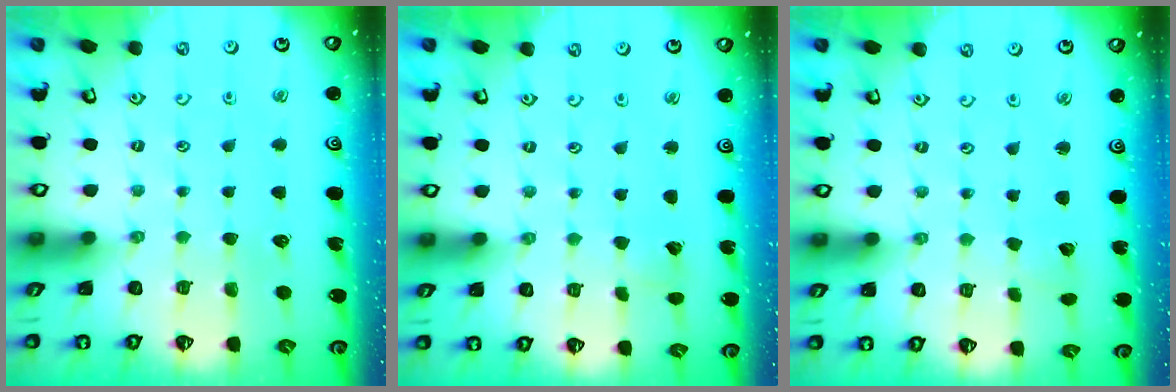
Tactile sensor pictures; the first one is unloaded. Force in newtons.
{"total": 2.7, "press": 2.6, "slide": 0.3}
{"total": 0.9, "press": 0.9, "slide": 0.1}